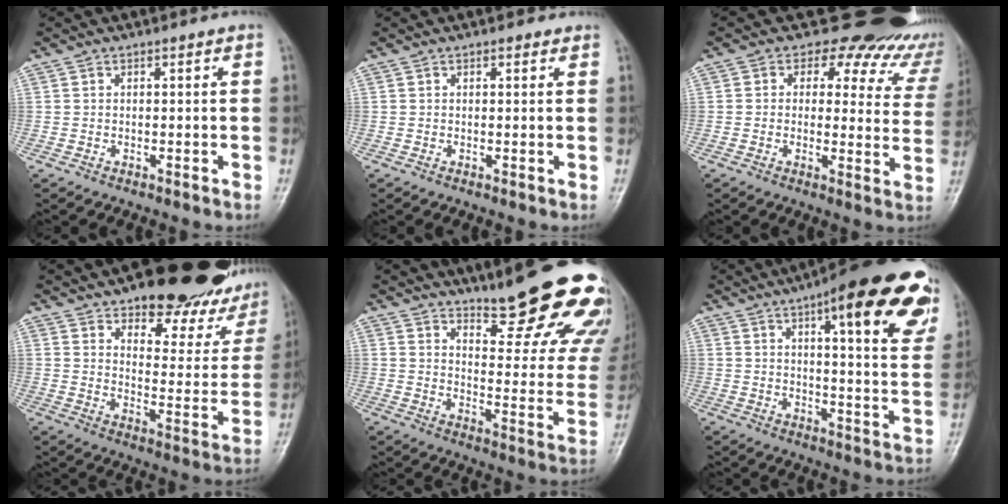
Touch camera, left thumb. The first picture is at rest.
{"total": 0.9, "force": [0.6, 0.6, 0.4], "torque": [0.000, -0.003, 0.003]}
{"total": 19.2, "force": [15.3, 9.3, 7.0], "torque": [-0.040, -0.071, 0.156]}
{"total": 23.0, "force": [17.3, 9.1, 12.0], "torque": [-0.110, -0.088, 0.219]}
{"total": 23.6, "force": [17.2, 6.0, 15.1], "torque": [-0.158, -0.109, 0.221]}
{"total": 23.1, "force": [12.4, 6.1, 18.5], "torque": [-0.216, -0.033, 0.151]}